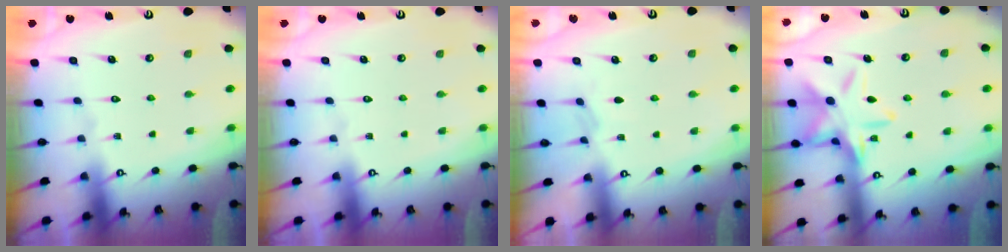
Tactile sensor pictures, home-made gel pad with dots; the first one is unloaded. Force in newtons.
{"total": 0.0}
{"total": 2.6, "press": 2.5, "slide": 0.5}
{"total": 14.5, "press": 14.4, "slide": 1.0}